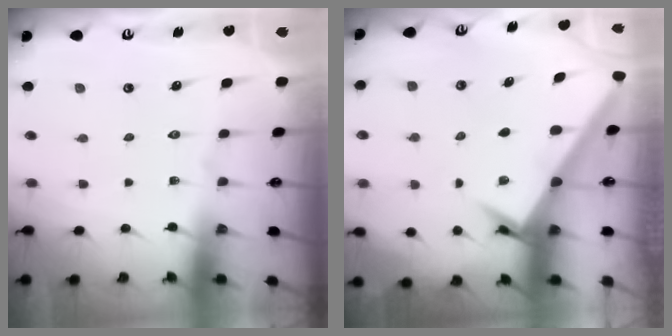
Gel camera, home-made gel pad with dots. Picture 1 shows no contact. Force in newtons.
{"total": 4.1, "press": 4.1, "slide": 0.4}